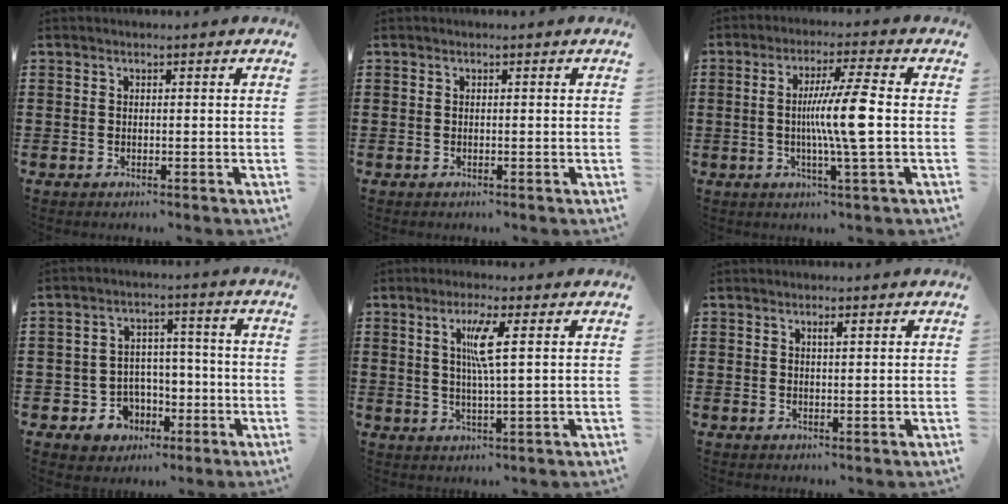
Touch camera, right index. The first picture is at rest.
{"total": 0.0}
{"total": 8.7, "force": [-0.4, -0.2, 8.7], "torque": [-0.154, -0.006, -0.013]}
{"total": 6.4, "force": [-1.9, 5.9, 1.4], "torque": [-0.043, 0.009, -0.029]}
{"total": 5.2, "force": [1.5, 0.1, 5.0], "torque": [-0.101, -0.001, 0.021]}
{"total": 1.1, "force": [0.4, 0.3, 1.0], "torque": [-0.019, 0.003, 0.004]}